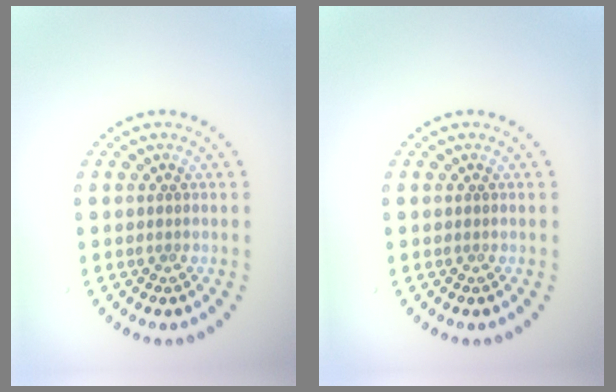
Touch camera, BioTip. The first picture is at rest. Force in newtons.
{"total": 0.0}